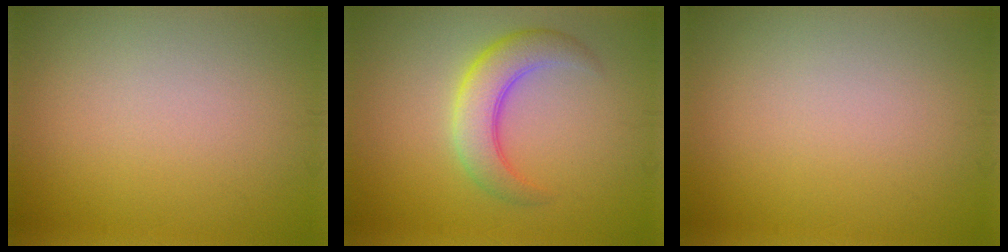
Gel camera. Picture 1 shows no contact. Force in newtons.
{"total": 4.6, "press": 4.6, "slide": 0.1}
{"total": 0.0}